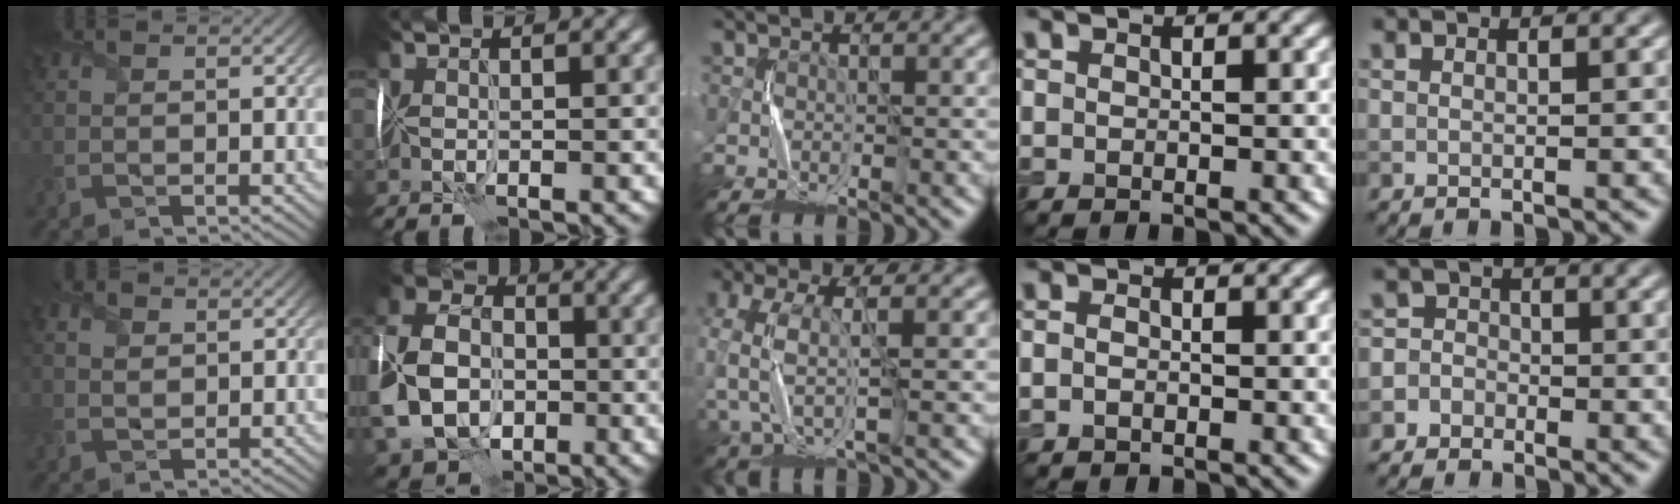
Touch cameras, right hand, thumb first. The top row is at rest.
{"thumb": {"total": 2.0, "force": [0.9, 1.2, 1.2], "torque": [-0.035, 0.002, 0.018]}, "index": {"total": 11.9, "force": [-2.6, 9.1, 7.3], "torque": [-0.173, -0.011, -0.064]}, "middle": {"total": 4.7, "force": [-1.3, 2.5, 3.8], "torque": [-0.108, -0.003, -0.027]}, "ring": {"total": 1.1, "force": [-0.2, 0.7, 0.8], "torque": [-0.018, -0.001, -0.007]}, "little": {"total": 4.0, "force": [-1.8, 3.5, 0.3], "torque": [0.028, 0.011, -0.056]}}